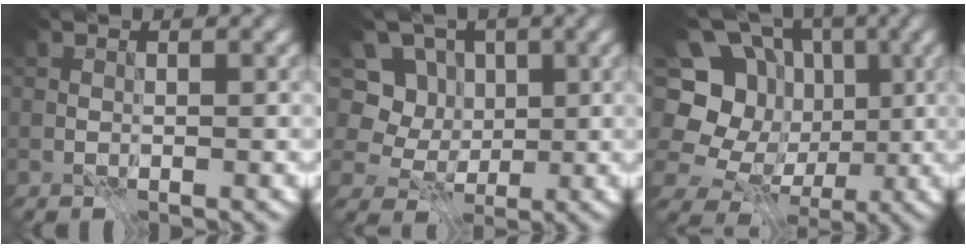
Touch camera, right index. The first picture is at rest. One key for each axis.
{"total": 7.7, "fx": 2.6, "fy": 6.6, "fz": 3.0, "tx": -0.043, "ty": 0.007, "tz": 0.024}
{"total": 12.8, "fx": 1.1, "fy": 11.3, "fz": 6.0, "tx": -0.140, "ty": 0.030, "tz": 0.000}